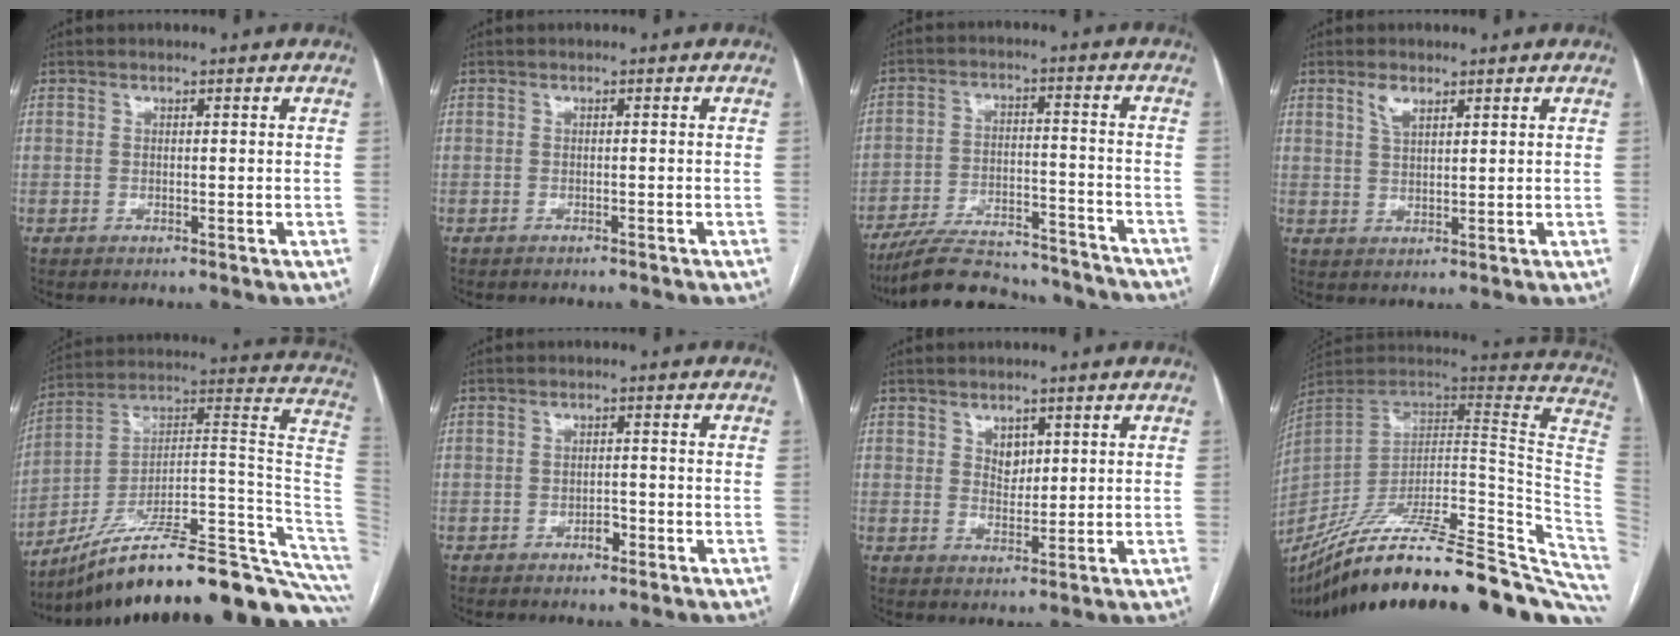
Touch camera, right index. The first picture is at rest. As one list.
[{"total": 1.9, "force": [-1.7, 0.6, 0.5], "torque": [-0.012, -0.002, -0.019]}, {"total": 25.8, "force": [-23.5, 5.5, 9.0], "torque": [-0.128, 0.012, -0.344]}, {"total": 3.0, "force": [1.8, 1.3, 2.0], "torque": [-0.040, 0.003, 0.040]}, {"total": 31.7, "force": [-24.9, 2.6, 19.5], "torque": [-0.159, 0.038, -0.368]}, {"total": 1.9, "force": [-1.3, 0.9, 1.0], "torque": [-0.013, 0.005, -0.019]}, {"total": 2.8, "force": [1.3, 2.0, 1.5], "torque": [-0.024, 0.000, 0.027]}, {"total": 40.8, "force": [-31.9, 6.5, 24.6], "torque": [-0.270, -0.046, -0.448]}]